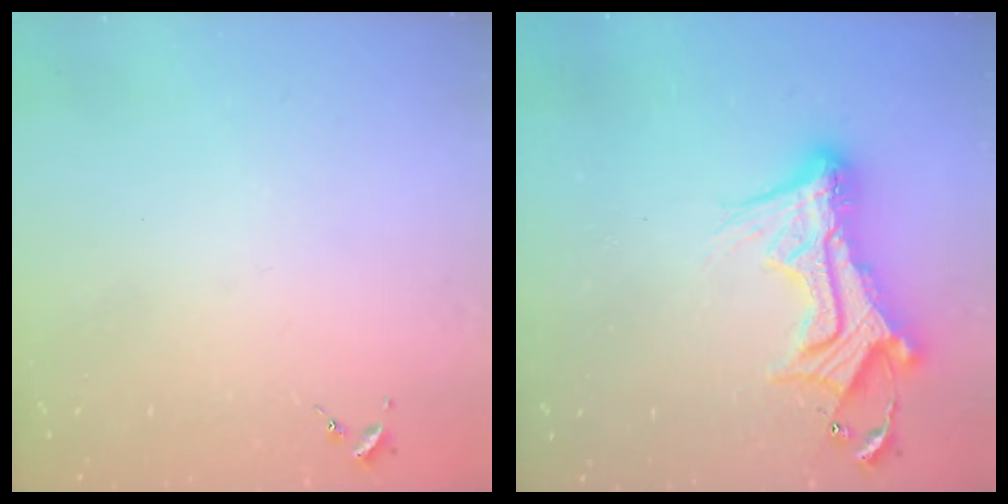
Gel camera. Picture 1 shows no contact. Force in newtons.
{"total": 16.3, "press": 16.2, "slide": 1.3}